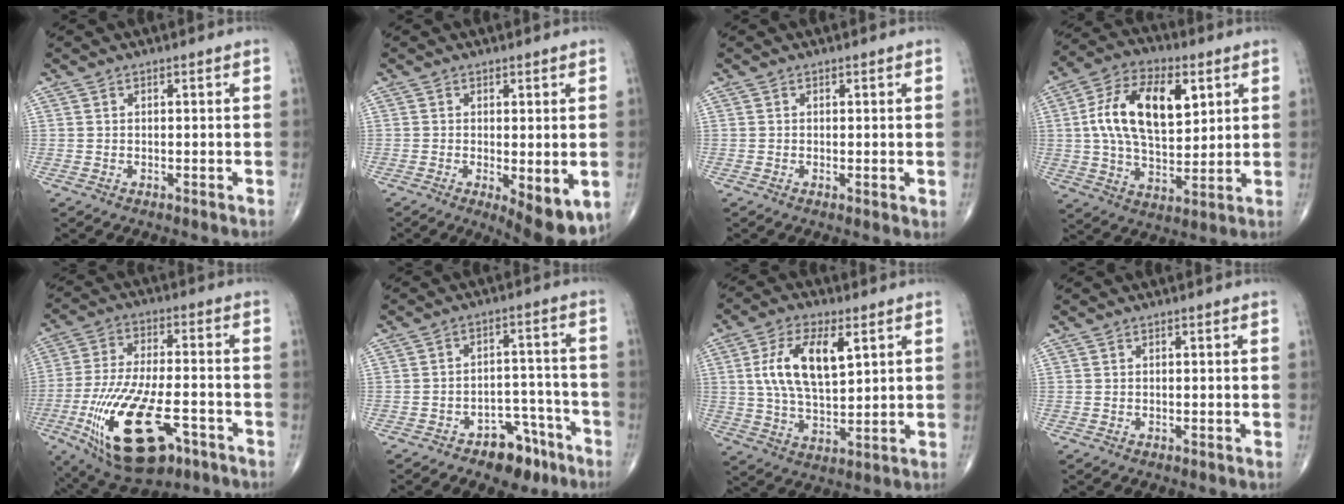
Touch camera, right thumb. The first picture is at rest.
{"total": 8.2, "force": [-2.5, 2.7, 7.4], "torque": [-0.099, -0.022, -0.033]}
{"total": 1.2, "force": [-0.2, 0.3, 1.1], "torque": [-0.021, -0.007, -0.007]}
{"total": 17.6, "force": [4.3, 9.6, 14.1], "torque": [-0.232, 0.001, 0.075]}
{"total": 21.9, "force": [-9.2, 9.4, 17.5], "torque": [-0.369, 0.008, -0.146]}
{"total": 8.6, "force": [-5.9, 4.9, 4.0], "torque": [-0.017, 0.055, -0.086]}
{"total": 12.7, "force": [3.7, 5.9, 10.7], "torque": [-0.196, -0.011, 0.071]}
{"total": 0.0}